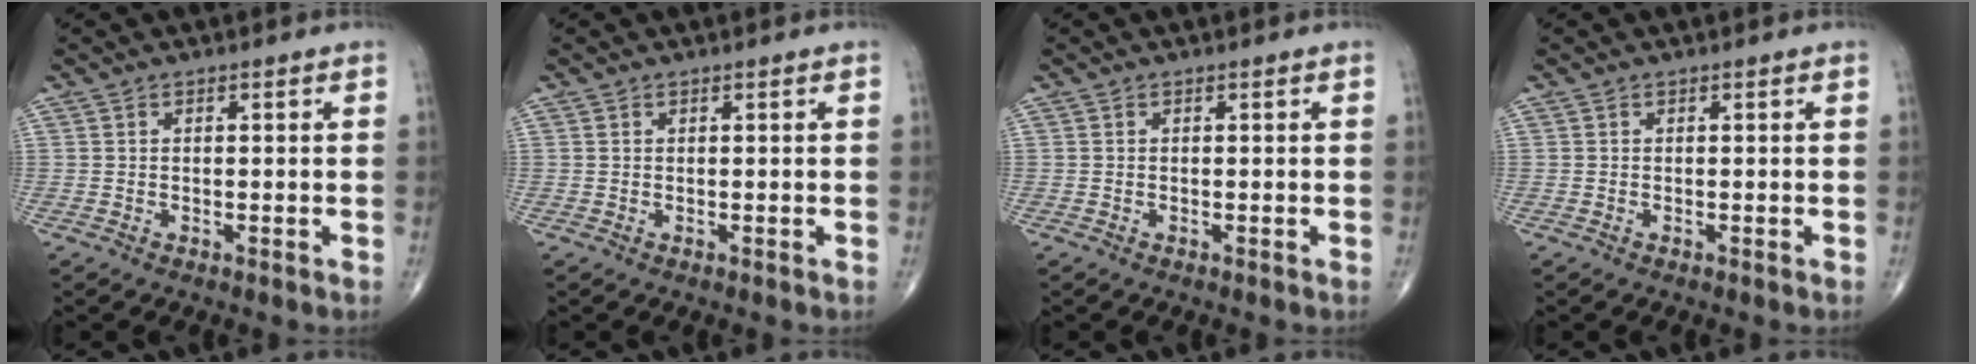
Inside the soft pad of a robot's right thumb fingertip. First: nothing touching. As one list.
[{"total": 0.0}, {"total": 0.0}, {"total": 0.0}]